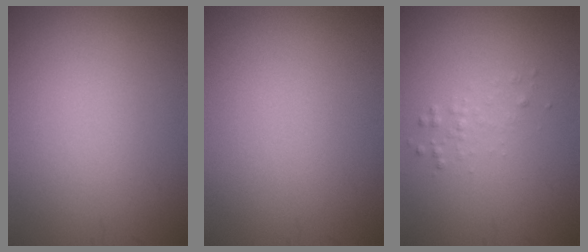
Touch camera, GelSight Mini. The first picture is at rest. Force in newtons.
{"total": 0.0}
{"total": 0.9, "press": 0.9, "slide": 0.0}